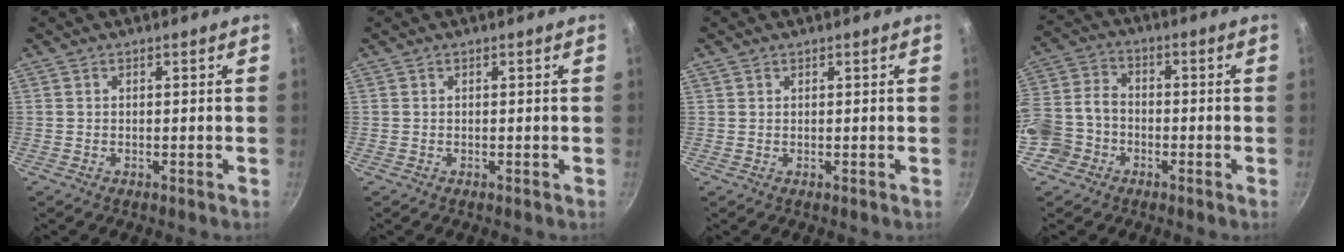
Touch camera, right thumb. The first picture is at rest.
{"total": 0.0}
{"total": 0.7, "force": [0.5, 0.5, 0.2], "torque": [-0.003, -0.001, 0.008]}
{"total": 10.8, "force": [-4.7, 8.5, 4.8], "torque": [-0.077, 0.050, -0.101]}